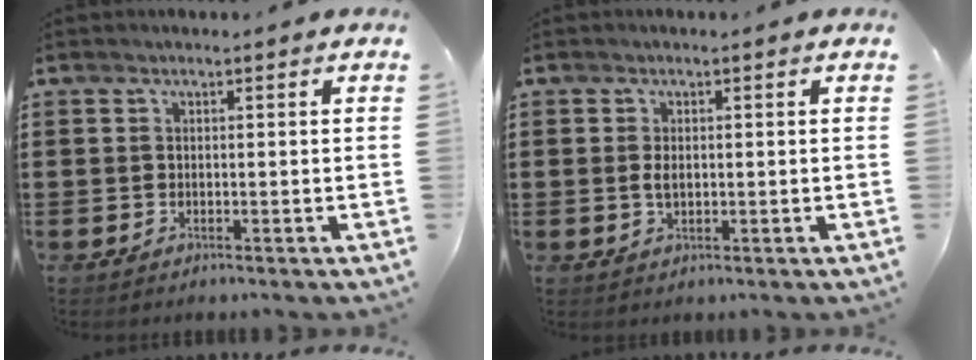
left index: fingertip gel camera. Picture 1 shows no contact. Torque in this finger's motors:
{"motor_torque": [0.37, 0.33, 0.18, 0.03]}